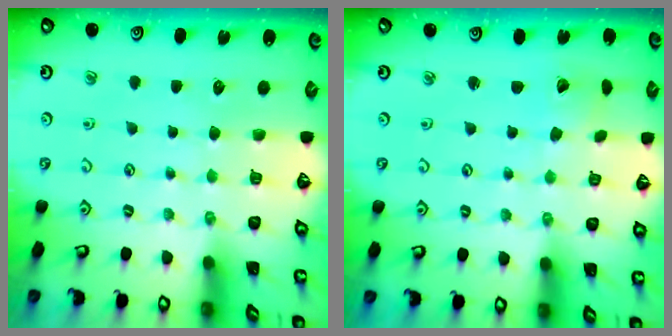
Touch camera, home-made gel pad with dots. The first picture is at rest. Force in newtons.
{"total": 1.9, "press": 1.9, "slide": 0.2}